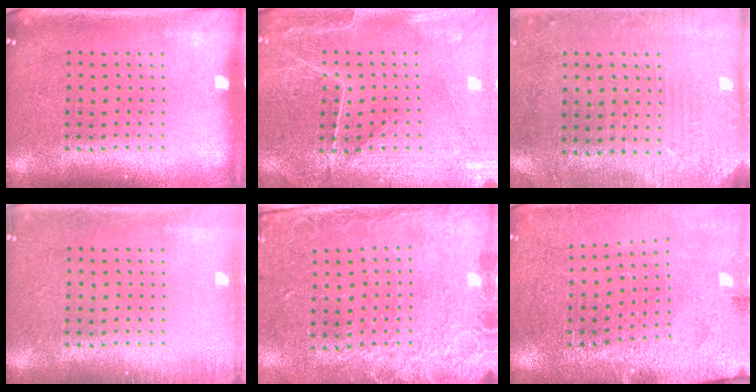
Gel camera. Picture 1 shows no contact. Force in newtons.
{"total": 1.1, "press": 1.0, "slide": 0.4}
{"total": 2.8, "press": 2.3, "slide": 1.5}
{"total": 0.9, "press": 0.9, "slide": 0.2}
{"total": 2.6, "press": 1.9, "slide": 1.8}
{"total": 2.8, "press": 2.8, "slide": 0.1}